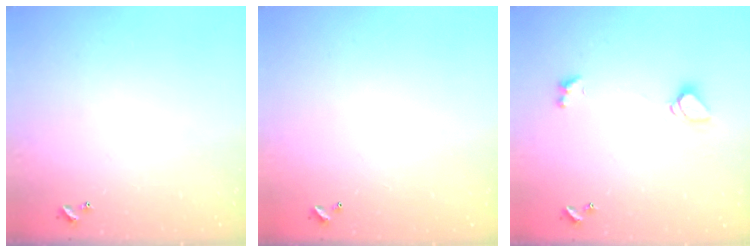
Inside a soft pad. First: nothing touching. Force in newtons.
{"total": 2.8, "press": 2.8, "slide": 0.1}
{"total": 1.6, "press": 1.5, "slide": 0.4}